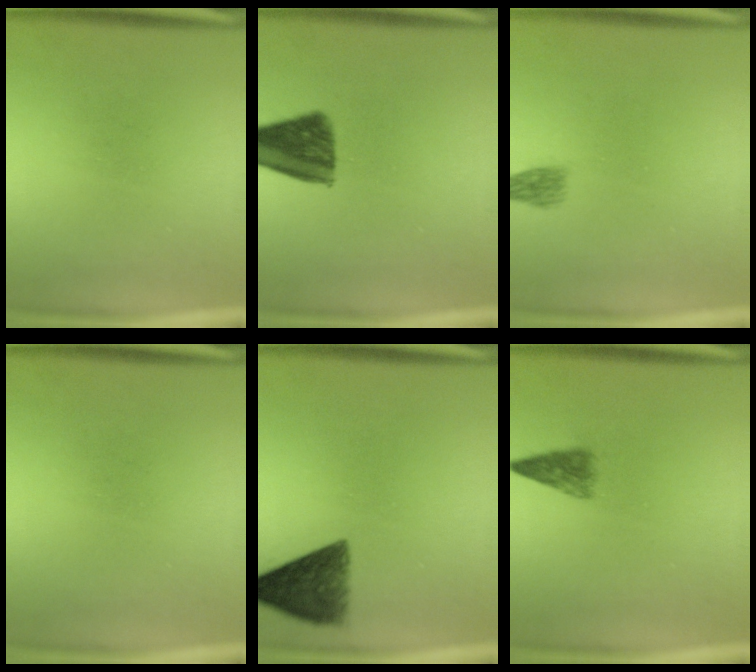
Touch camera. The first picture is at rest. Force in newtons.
{"total": 10.3}
{"total": 1.9}
{"total": 0.0}
{"total": 8.3}
{"total": 2.9}